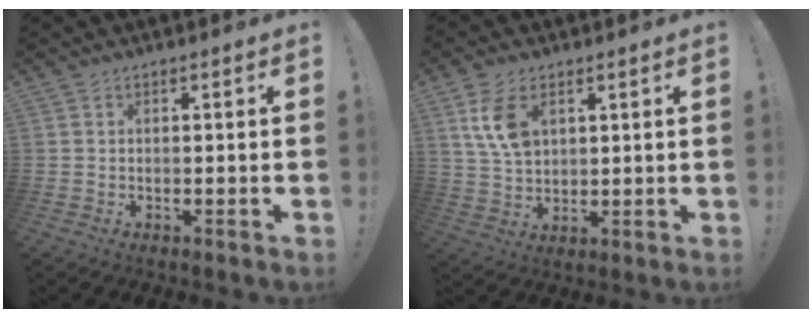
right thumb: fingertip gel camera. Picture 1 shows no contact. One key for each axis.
{"total": 9.6, "fx": 4.2, "fy": 6.0, "fz": 6.2, "tx": -0.111, "ty": -0.009, "tz": 0.080}